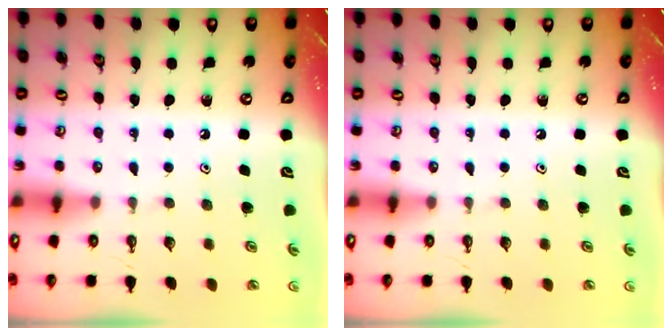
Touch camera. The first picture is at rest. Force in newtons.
{"total": 0.0}